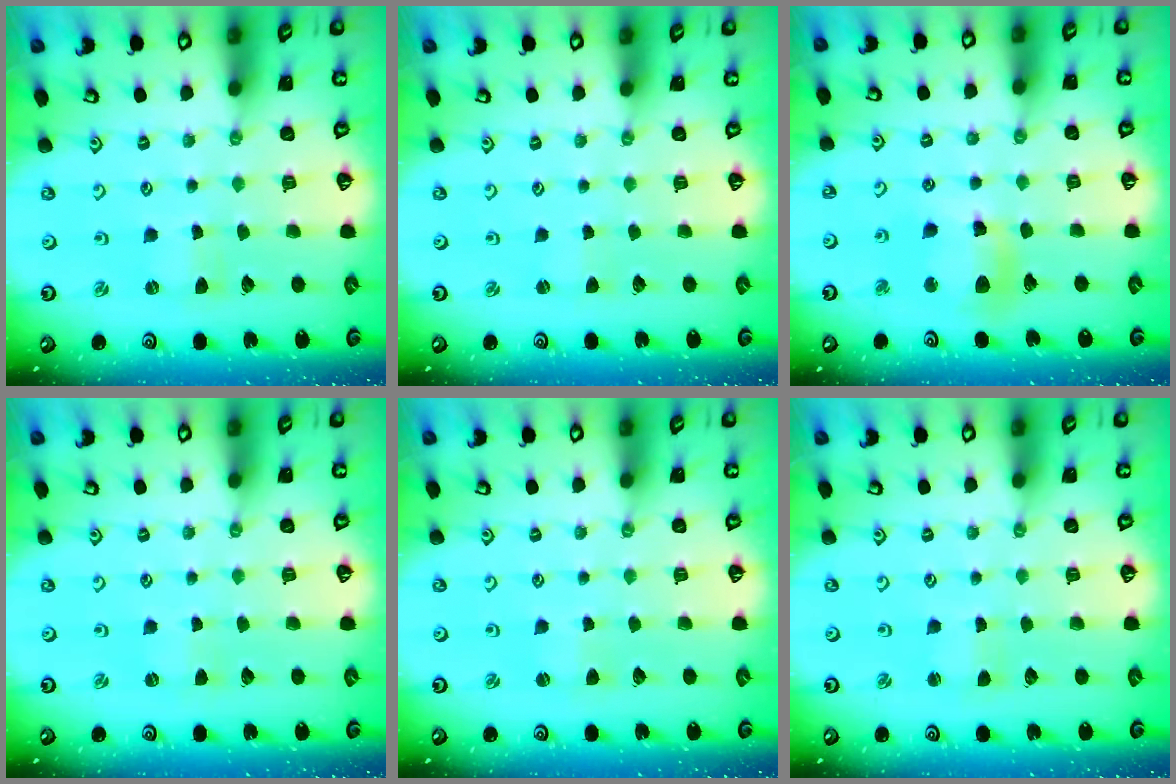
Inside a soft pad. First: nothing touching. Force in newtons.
{"total": 0.0}
{"total": 11.6, "press": 11.4, "slide": 2.0}
{"total": 1.1, "press": 1.0, "slide": 0.4}
{"total": 2.0, "press": 2.0, "slide": 0.3}
{"total": 1.6, "press": 1.6, "slide": 0.3}